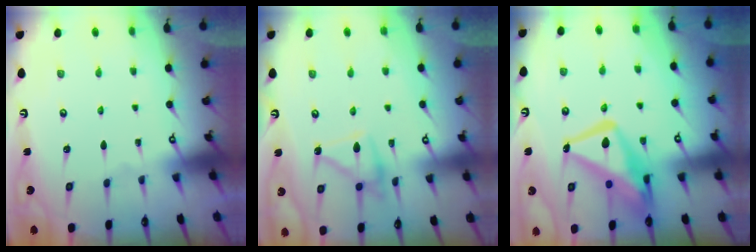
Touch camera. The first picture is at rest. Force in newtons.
{"total": 12.4, "press": 12.4, "slide": 0.4}
{"total": 16.4, "press": 16.3, "slide": 1.5}